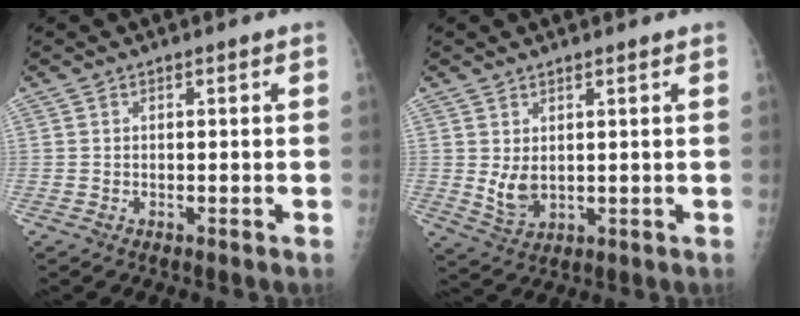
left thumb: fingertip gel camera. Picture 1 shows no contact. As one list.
[{"total": 4.8, "force": [1.4, 2.7, 3.6], "torque": [-0.059, -0.019, 0.036]}]